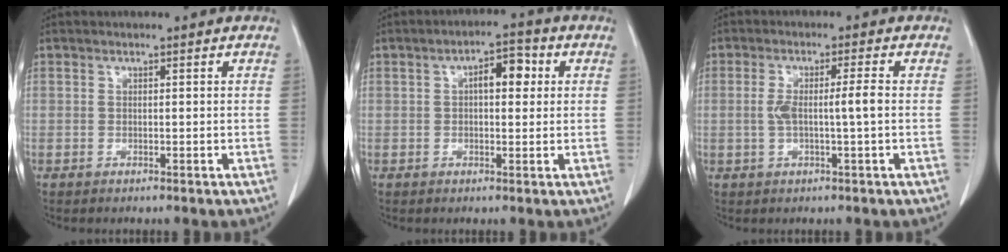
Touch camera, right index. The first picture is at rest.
{"total": 5.1, "force": [1.1, 2.1, 4.5], "torque": [-0.068, 0.018, 0.015]}
{"total": 4.4, "force": [-0.1, -0.1, 4.4], "torque": [-0.086, 0.010, 0.003]}